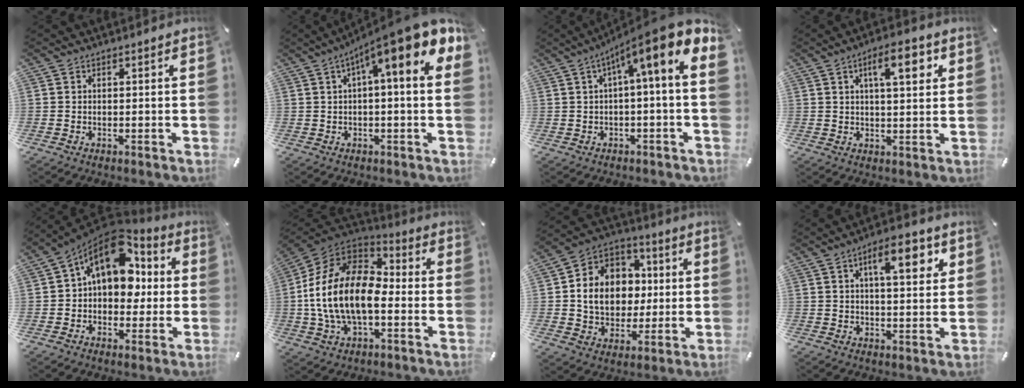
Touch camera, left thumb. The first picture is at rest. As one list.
[{"total": 13.5, "force": [6.3, 1.8, 11.8], "torque": [-0.179, -0.050, 0.096]}, {"total": 11.3, "force": [4.4, 0.9, 10.4], "torque": [-0.165, -0.048, 0.065]}, {"total": 9.0, "force": [3.8, 3.1, 7.6], "torque": [-0.116, -0.007, 0.055]}, {"total": 15.4, "force": [5.2, 10.6, 9.9], "torque": [-0.157, -0.034, 0.089]}, {"total": 18.6, "force": [-3.2, 11.5, 14.3], "torque": [-0.298, 0.022, -0.057]}, {"total": 12.8, "force": [-0.1, 11.5, 5.7], "torque": [-0.111, 0.001, 0.004]}, {"total": 10.3, "force": [4.3, 3.8, 8.6], "torque": [-0.118, -0.013, 0.063]}]